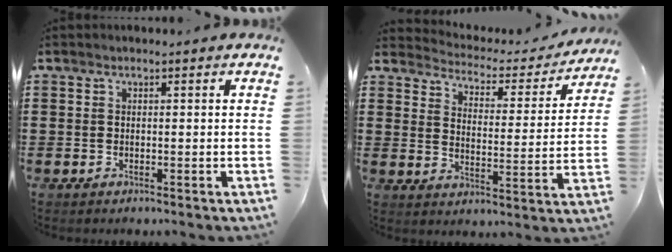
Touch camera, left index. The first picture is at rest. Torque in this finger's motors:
{"motor_torque": [0.85, -1.28, 0.37, 0.01]}